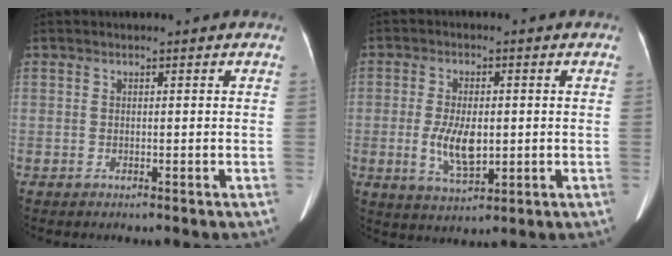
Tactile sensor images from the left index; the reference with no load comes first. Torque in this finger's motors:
{"motor_torque": [0.53, -0.34, 0.16, 0.04]}